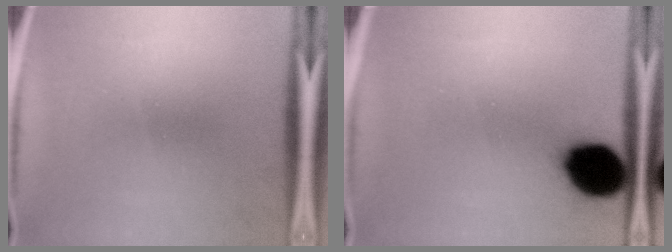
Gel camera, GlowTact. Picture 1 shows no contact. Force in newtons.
{"total": 14.6}